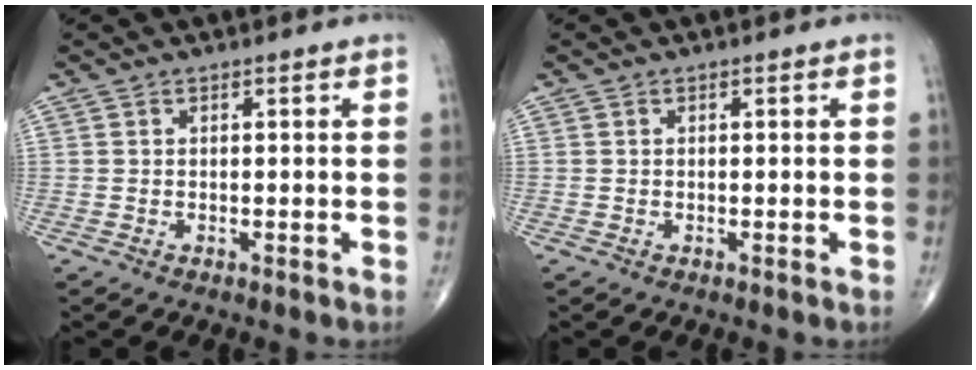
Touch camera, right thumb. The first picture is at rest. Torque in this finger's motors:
{"motor_torque": [0.12, 0.01, -0.17, -0.06, 0.02]}